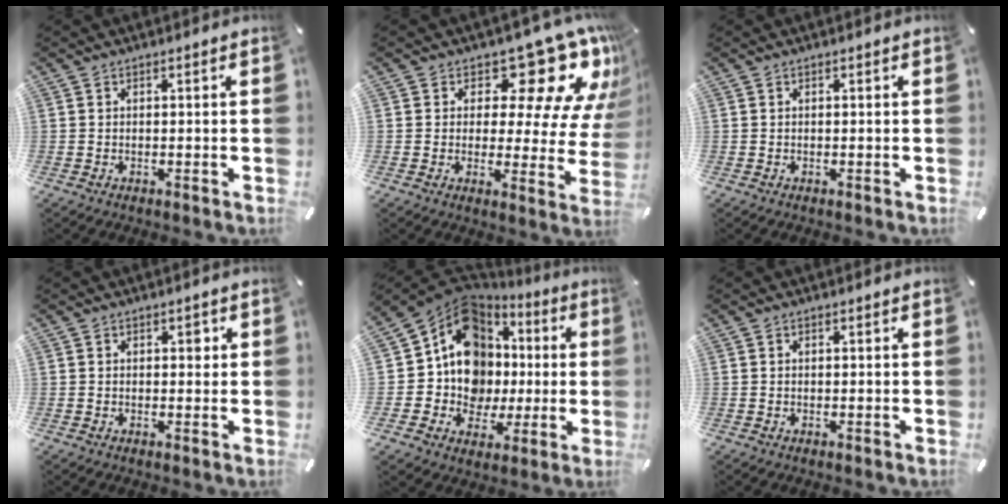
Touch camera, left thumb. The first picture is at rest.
{"total": 18.4, "force": [11.5, 8.5, 11.6], "torque": [-0.145, -0.090, 0.190]}
{"total": 0.0}
{"total": 1.8, "force": [0.5, 1.2, 1.2], "torque": [0.000, -0.002, 0.001]}
{"total": 14.4, "force": [2.6, 12.8, 6.1], "torque": [-0.121, -0.057, 0.056]}
{"total": 0.0}